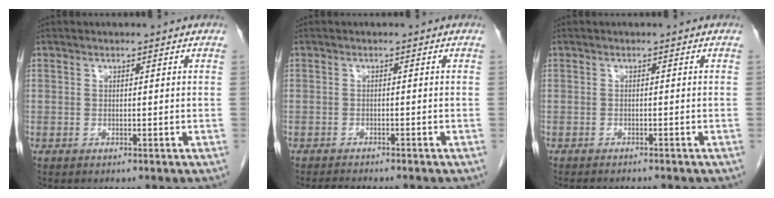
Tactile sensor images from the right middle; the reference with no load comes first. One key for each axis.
{"total": 3.7, "fx": -3.4, "fy": 0.4, "fz": 1.5, "tx": -0.022, "ty": -0.010, "tz": -0.049}
{"total": 4.9, "fx": -4.4, "fy": 0.7, "fz": 2.0, "tx": -0.021, "ty": -0.006, "tz": -0.057}